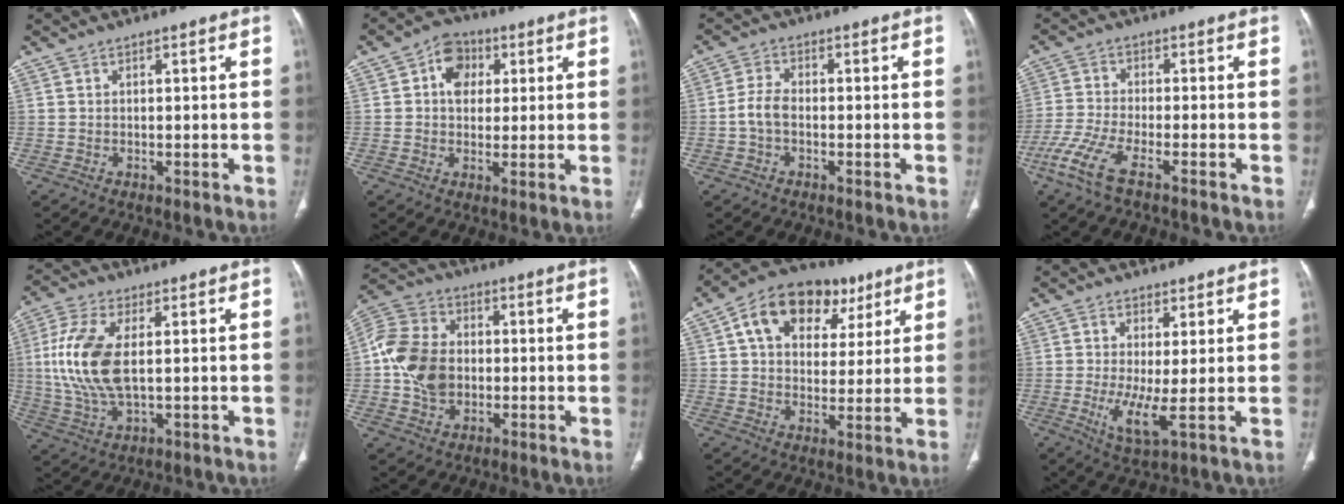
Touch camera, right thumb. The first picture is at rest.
{"total": 8.0, "force": [2.3, 6.1, 4.6], "torque": [-0.040, 0.001, 0.030]}
{"total": 4.0, "force": [-0.9, 2.4, 3.1], "torque": [-0.065, 0.013, -0.023]}
{"total": 5.8, "force": [-3.7, 1.5, 4.2], "torque": [-0.108, 0.009, -0.075]}
{"total": 13.3, "force": [1.4, 6.4, 11.6], "torque": [-0.260, -0.004, 0.030]}
{"total": 13.4, "force": [-0.9, 10.2, 8.7], "torque": [-0.156, 0.021, -0.021]}
{"total": 17.3, "force": [7.3, 12.0, 10.1], "torque": [-0.117, 0.009, 0.112]}
{"total": 6.2, "force": [-0.2, 1.2, 6.1], "torque": [-0.131, -0.020, -0.005]}